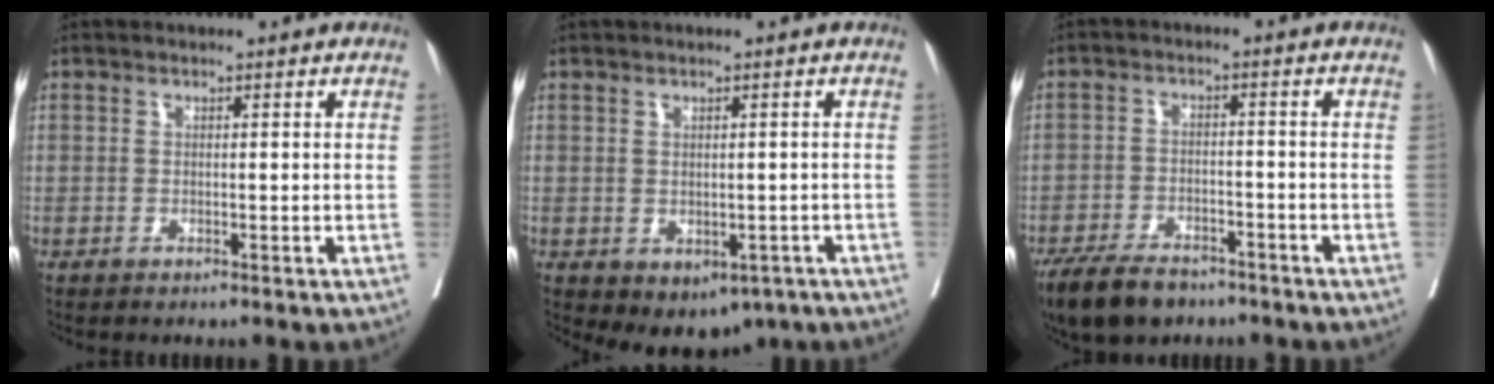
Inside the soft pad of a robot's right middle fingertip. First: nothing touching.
{"total": 6.0, "force": [-3.0, 4.1, 3.1], "torque": [-0.023, 0.003, -0.030]}
{"total": 9.0, "force": [-7.0, 3.9, 4.1], "torque": [-0.070, -0.008, -0.118]}